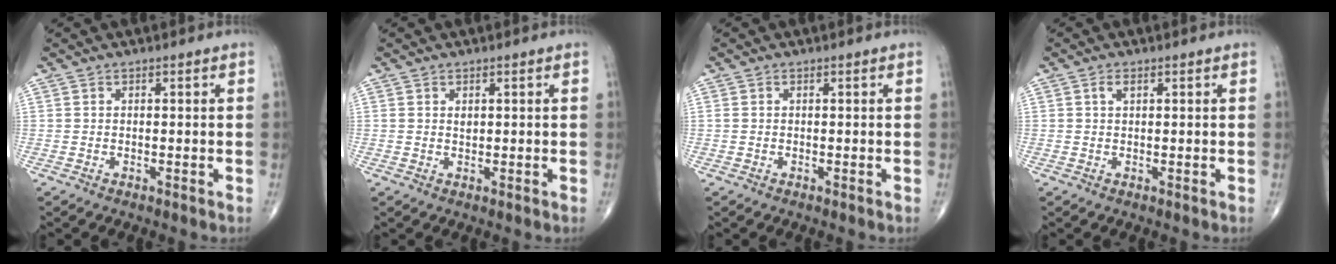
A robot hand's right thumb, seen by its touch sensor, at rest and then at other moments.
{"total": 0.7, "force": [0.3, 0.5, 0.5], "torque": [-0.001, -0.006, 0.006]}
{"total": 0.7, "force": [0.2, 0.4, 0.6], "torque": [-0.018, 0.009, 0.007]}
{"total": 1.3, "force": [0.5, 0.7, 1.0], "torque": [-0.022, 0.005, 0.010]}